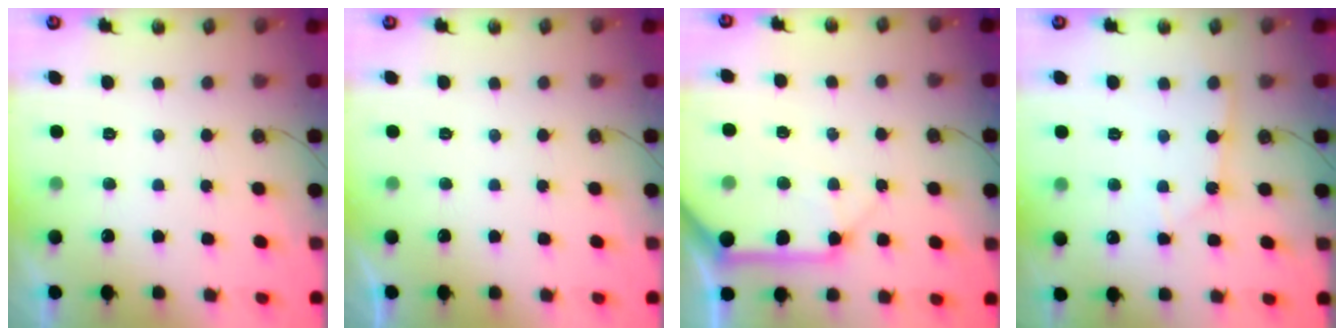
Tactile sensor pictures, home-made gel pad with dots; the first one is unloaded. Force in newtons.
{"total": 0.0}
{"total": 13.3, "press": 13.2, "slide": 1.8}
{"total": 2.6, "press": 2.6, "slide": 0.2}